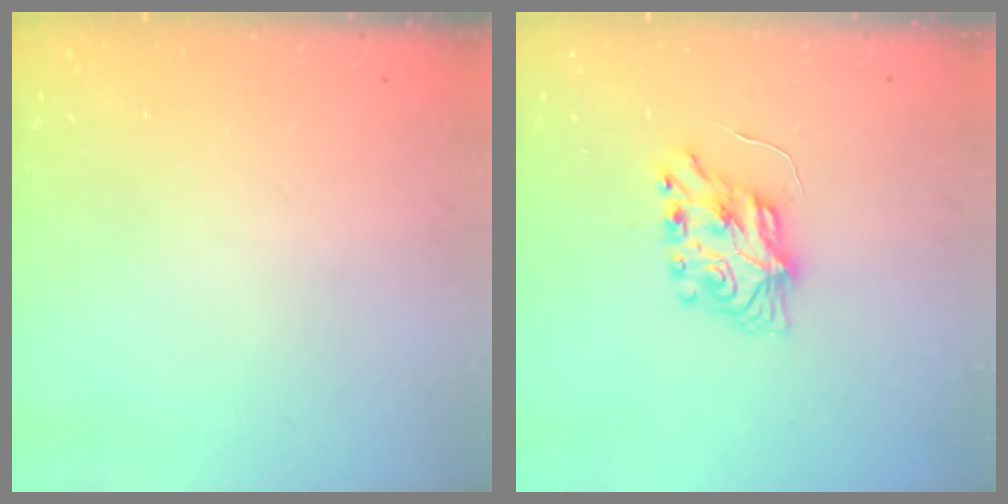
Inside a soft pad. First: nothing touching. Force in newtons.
{"total": 7.3, "press": 7.3, "slide": 0.3}